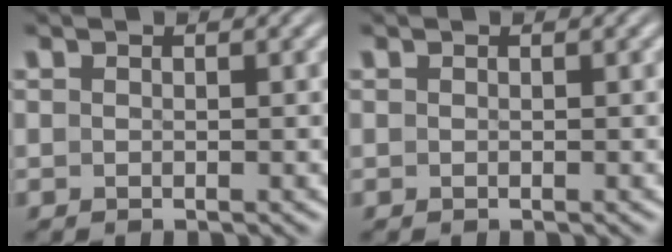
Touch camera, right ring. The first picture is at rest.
{"total": 0.0}